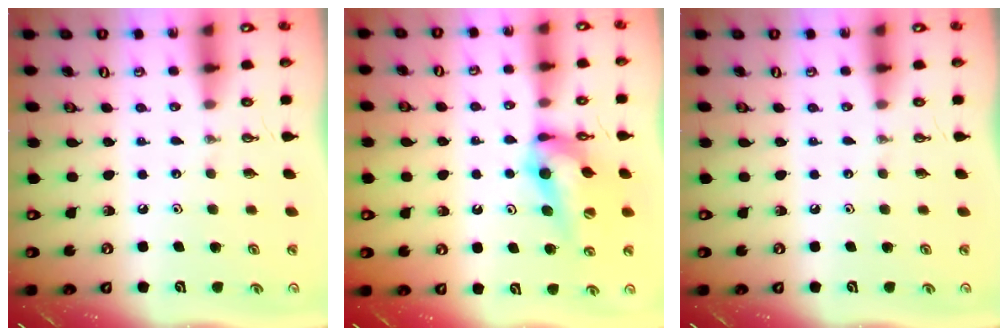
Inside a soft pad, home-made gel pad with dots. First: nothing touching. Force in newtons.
{"total": 12.2, "press": 12.1, "slide": 1.2}
{"total": 0.0}